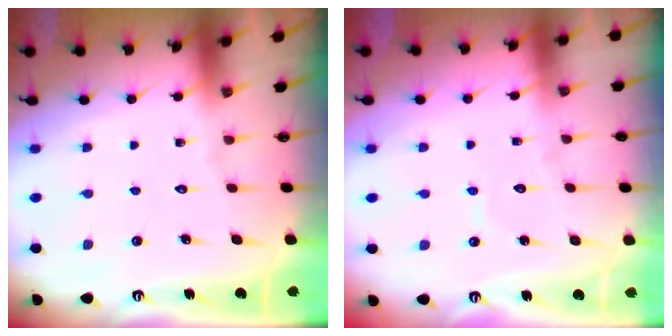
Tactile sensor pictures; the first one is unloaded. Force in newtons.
{"total": 4.3, "press": 4.3, "slide": 0.5}